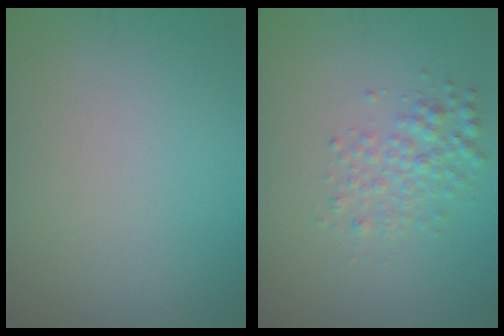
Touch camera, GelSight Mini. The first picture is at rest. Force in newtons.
{"total": 2.5, "press": 2.5, "slide": 0.0}